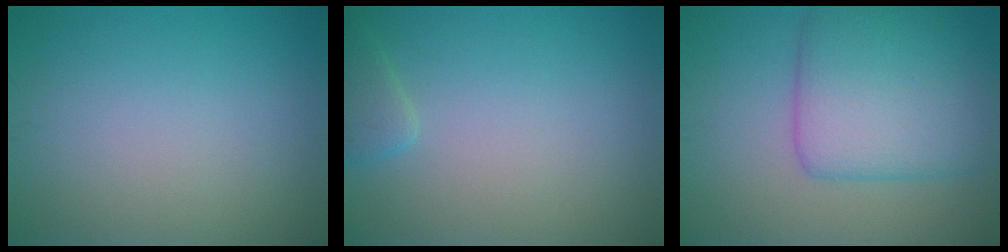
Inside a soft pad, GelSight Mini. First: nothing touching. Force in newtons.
{"total": 1.5, "press": 1.5, "slide": 0.1}
{"total": 7.4, "press": 7.4, "slide": 0.1}